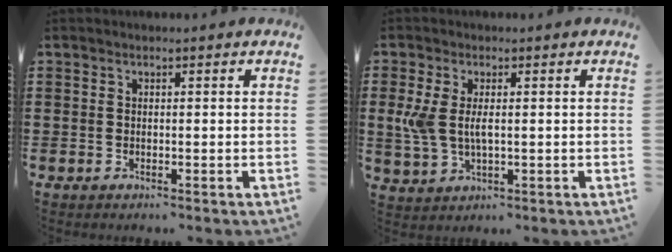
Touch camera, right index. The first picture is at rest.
{"total": 5.1, "force": [0.4, 2.4, 4.4], "torque": [-0.115, -0.002, -0.003]}